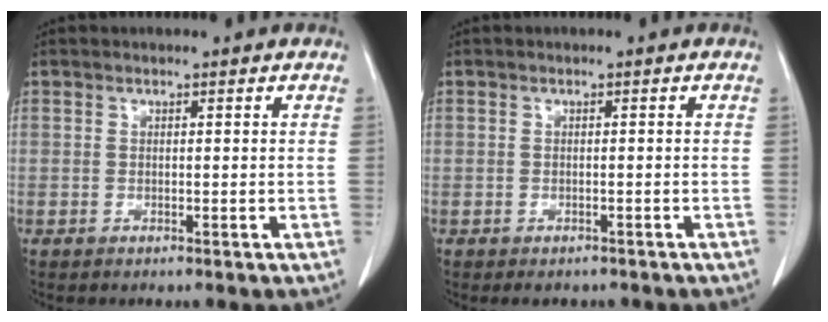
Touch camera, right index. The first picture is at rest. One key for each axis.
{"total": 2.5, "fx": -2.0, "fy": 1.4, "fz": 0.4, "tx": -0.002, "ty": 0.002, "tz": -0.024}